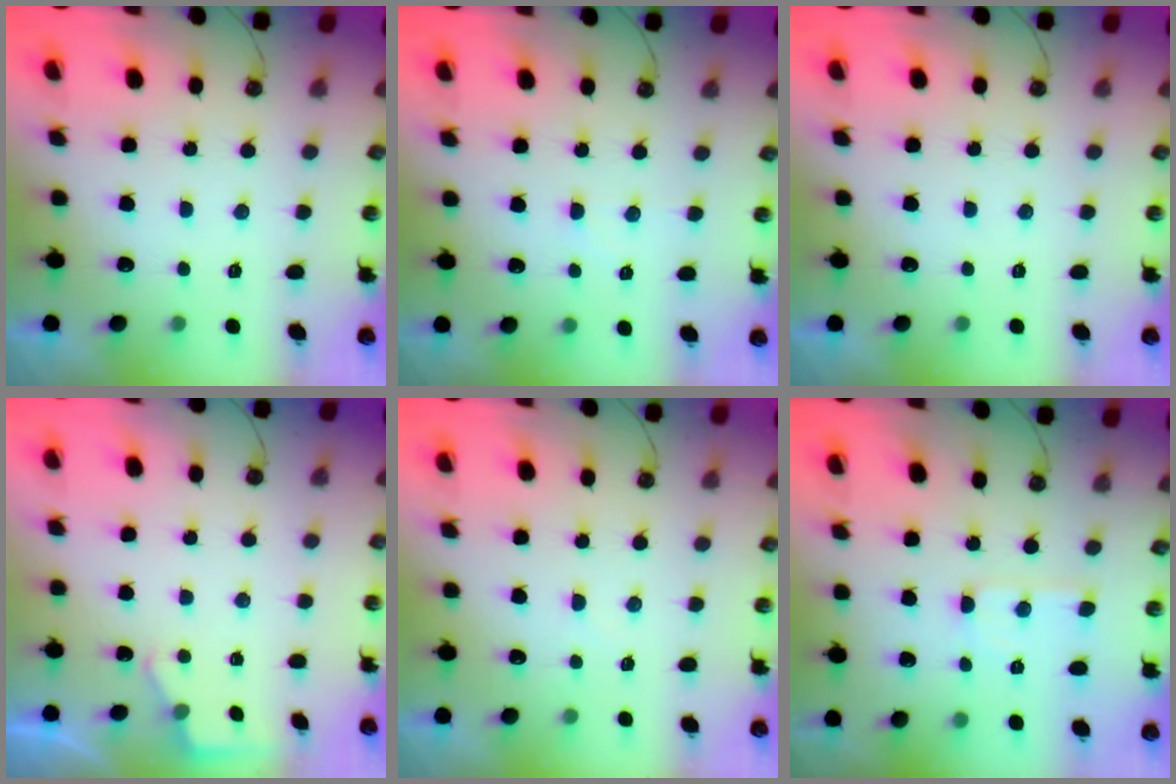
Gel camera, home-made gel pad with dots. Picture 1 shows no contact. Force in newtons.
{"total": 2.7, "press": 2.6, "slide": 0.6}
{"total": 0.0}
{"total": 2.7, "press": 2.7, "slide": 0.4}
{"total": 4.2, "press": 4.2, "slide": 0.4}
{"total": 5.1, "press": 5.0, "slide": 0.3}